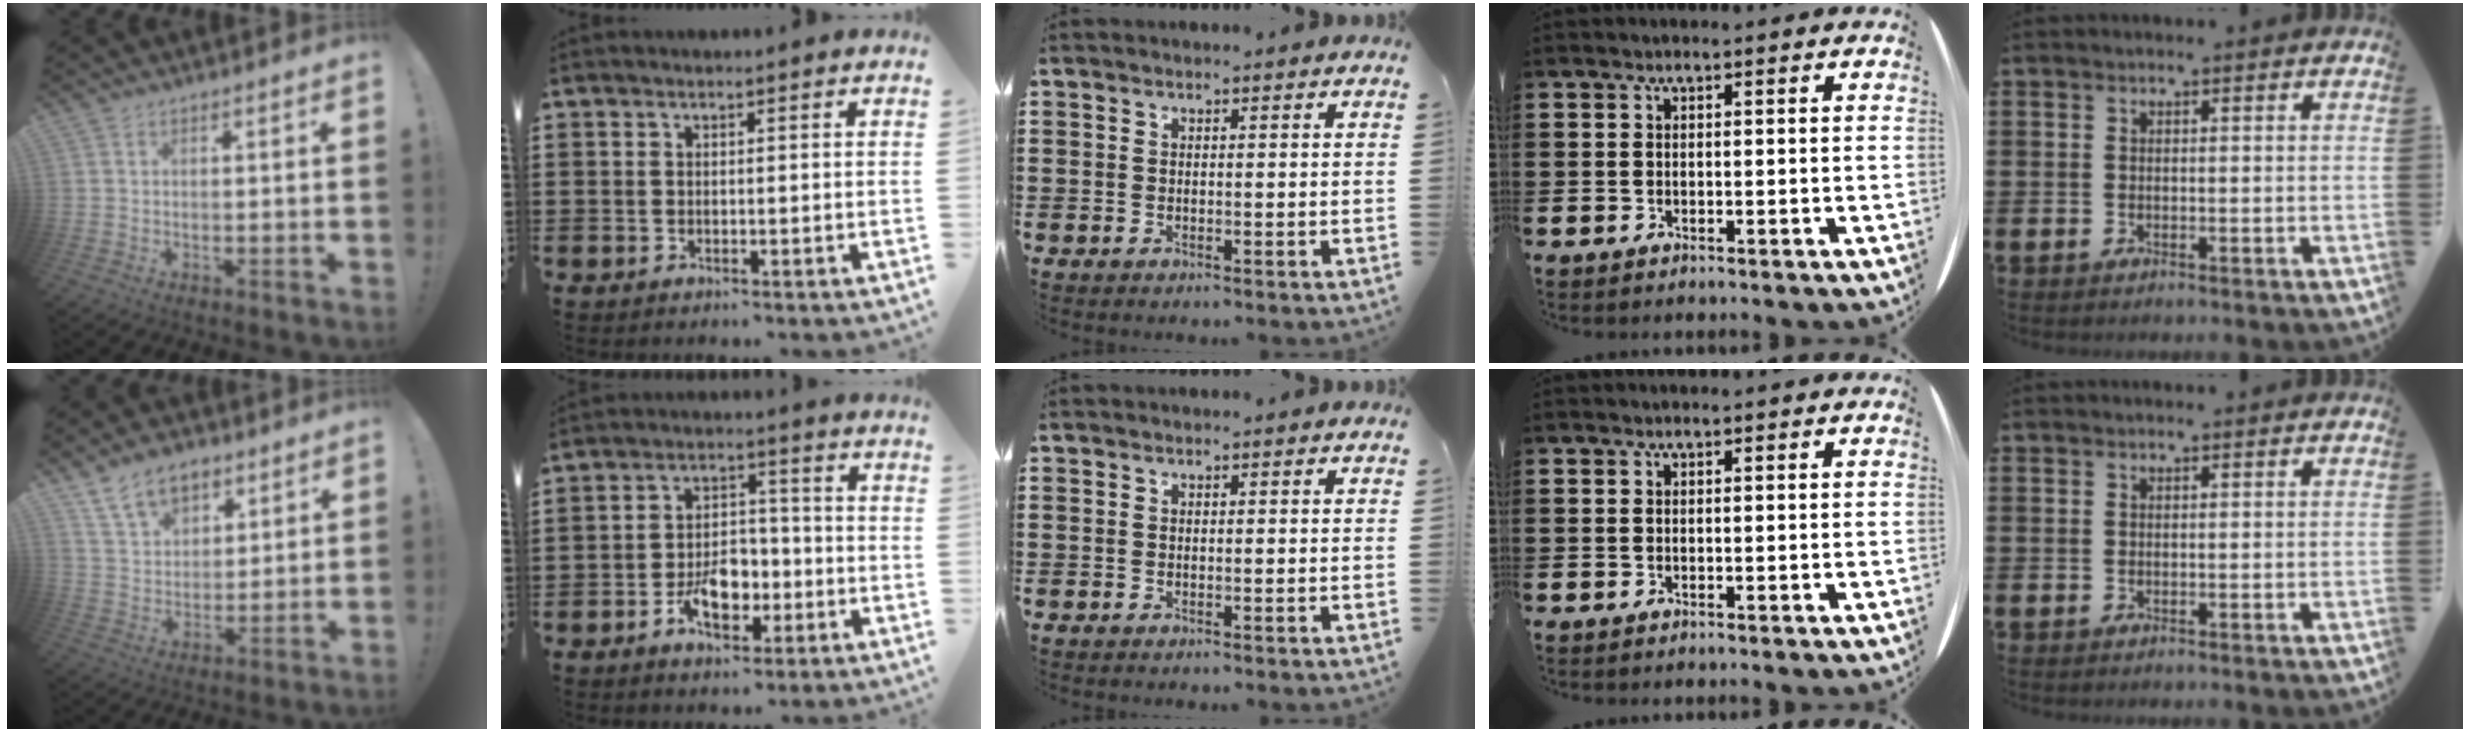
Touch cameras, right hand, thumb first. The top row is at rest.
{"thumb": {"total": 11.2, "force": [6.9, 7.3, 5.0], "torque": [-0.077, -0.031, 0.133]}, "index": {"total": 7.1, "force": [-2.9, 4.4, 4.8], "torque": [-0.078, 0.003, -0.056]}}